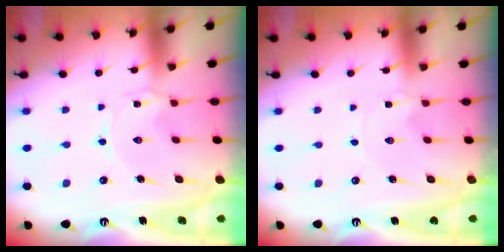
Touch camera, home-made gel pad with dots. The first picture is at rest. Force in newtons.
{"total": 0.0}